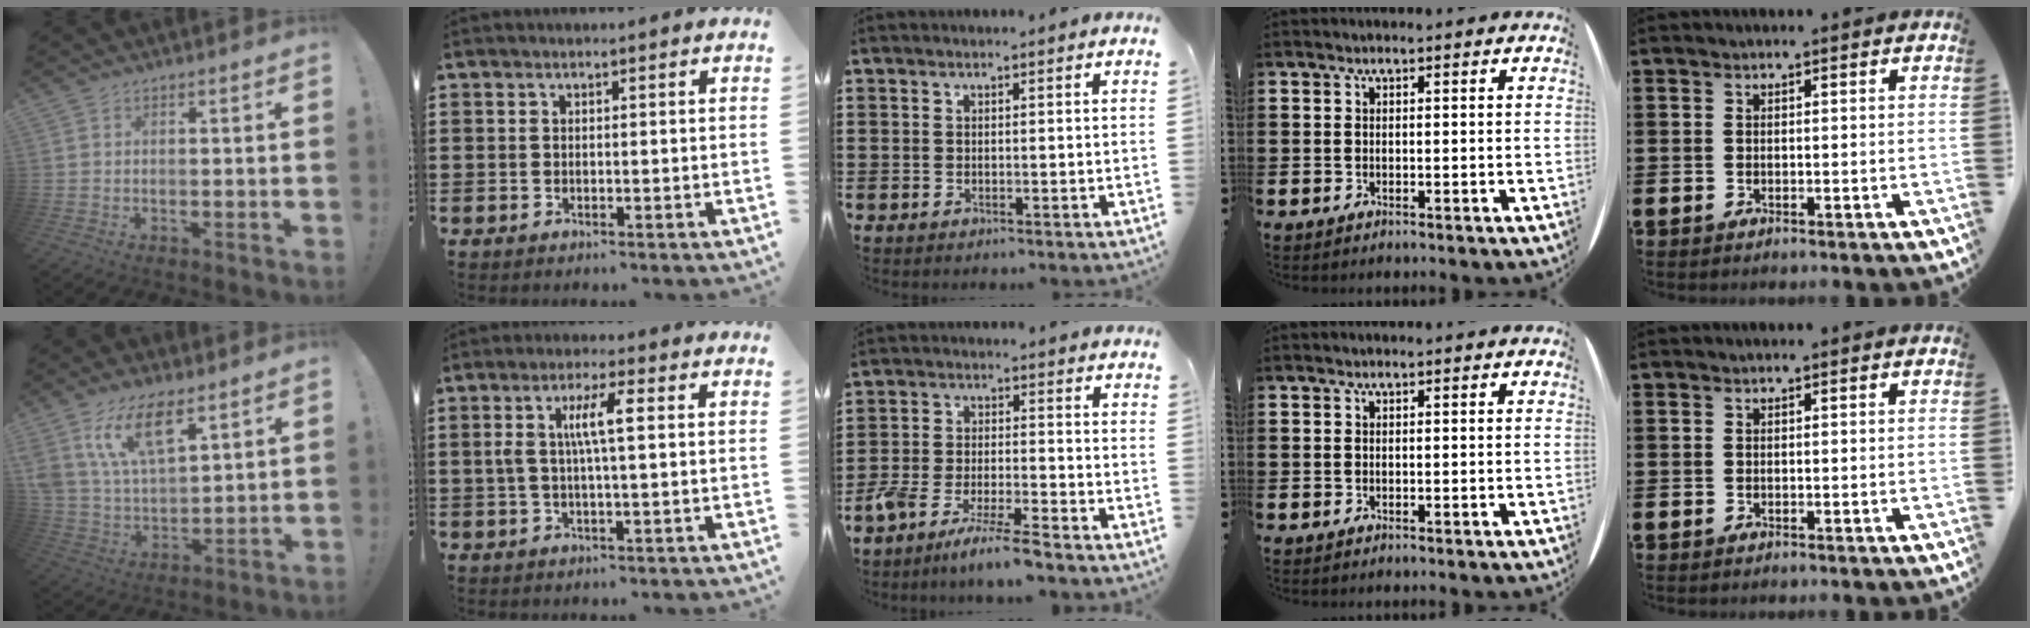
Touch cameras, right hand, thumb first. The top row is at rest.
{"thumb": {"total": 15.3, "force": [8.9, 7.1, 10.1], "torque": [-0.209, -0.037, 0.163]}, "index": {"total": 6.0, "force": [0.8, 1.1, 5.9], "torque": [-0.120, 0.003, 0.005]}, "middle": {"total": 6.3, "force": [-5.8, -0.3, 2.5], "torque": [-0.058, -0.014, -0.114]}}